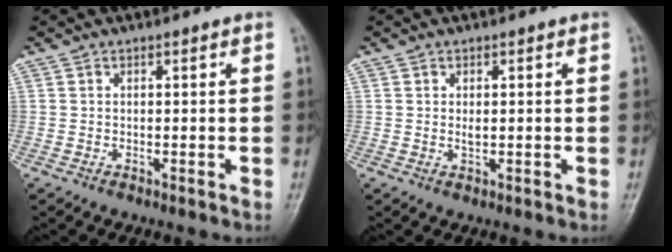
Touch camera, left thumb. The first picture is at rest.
{"total": 1.3, "force": [0.2, 0.6, 1.1], "torque": [-0.017, -0.003, 0.005]}